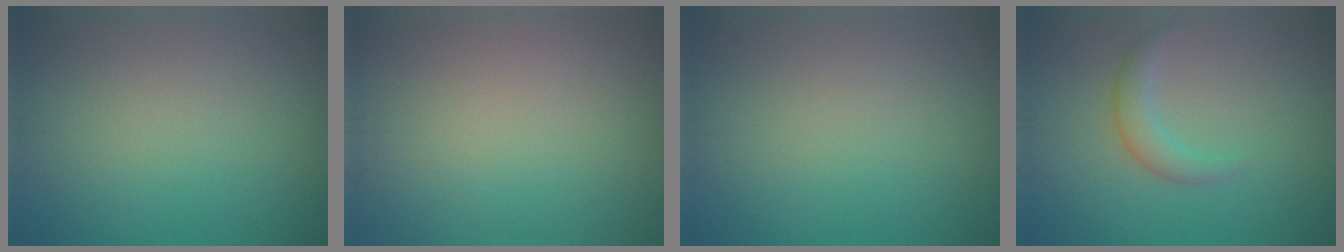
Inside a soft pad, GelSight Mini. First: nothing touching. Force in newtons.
{"total": 0.0}
{"total": 0.0}
{"total": 2.2, "press": 2.2, "slide": 0.2}